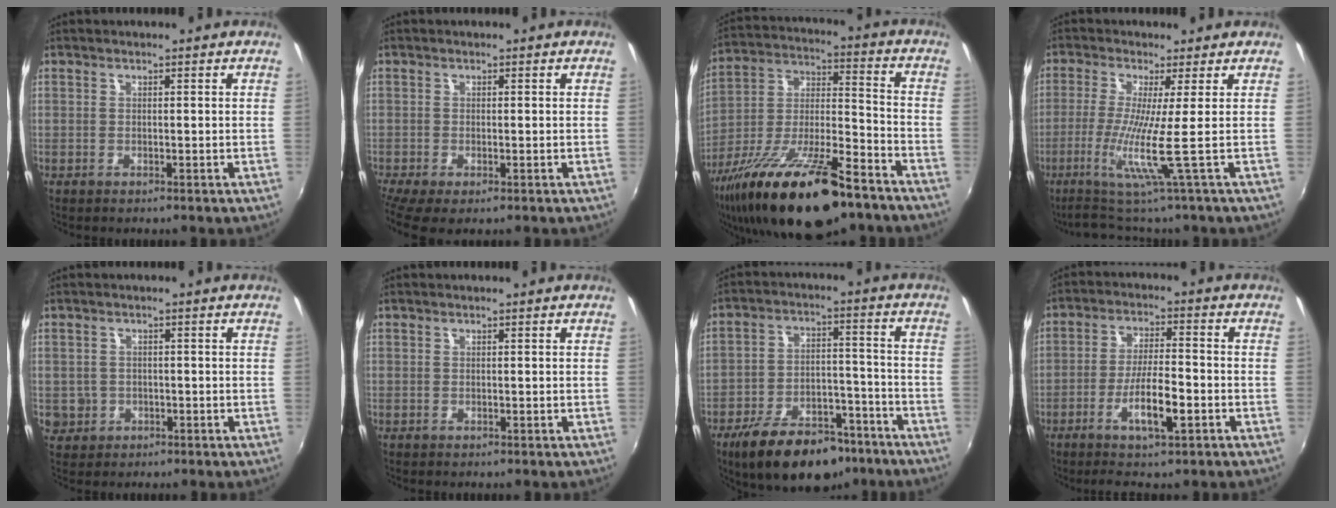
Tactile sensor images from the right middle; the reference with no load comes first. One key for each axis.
{"total": 2.8, "fx": -1.5, "fy": 0.1, "fz": 2.4, "tx": -0.049, "ty": -0.015, "tz": -0.026}
{"total": 24.8, "fx": -16.2, "fy": 6.8, "fz": 17.5, "tx": -0.316, "ty": -0.038, "tz": -0.272}
{"total": 8.3, "fx": -2.9, "fy": -1.9, "fz": 7.5, "tx": -0.172, "ty": -0.029, "tz": -0.051}
{"total": 4.5, "fx": -0.8, "fy": 4.3, "fz": 1.2, "tx": -0.035, "ty": 0.001, "tz": -0.006}
{"total": 0.0}
{"total": 17.6, "fx": -12.7, "fy": 7.9, "fz": 9.3, "tx": -0.176, "ty": -0.001, "tz": -0.186}
{"total": 7.8, "fx": -3.8, "fy": 1.1, "fz": 6.7, "tx": -0.133, "ty": -0.004, "tz": -0.066}